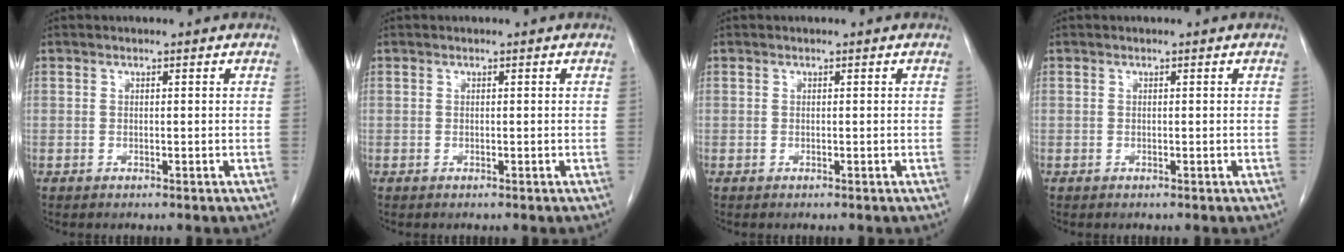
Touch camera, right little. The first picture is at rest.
{"total": 0.0}
{"total": 0.0}
{"total": 0.0}